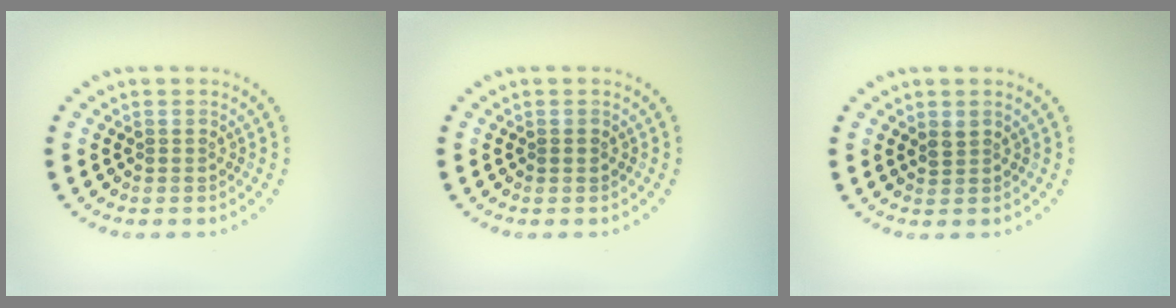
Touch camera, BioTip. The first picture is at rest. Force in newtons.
{"total": 0.5, "press": 0.5, "slide": 0.1}
{"total": 0.9, "press": 0.8, "slide": 0.4}